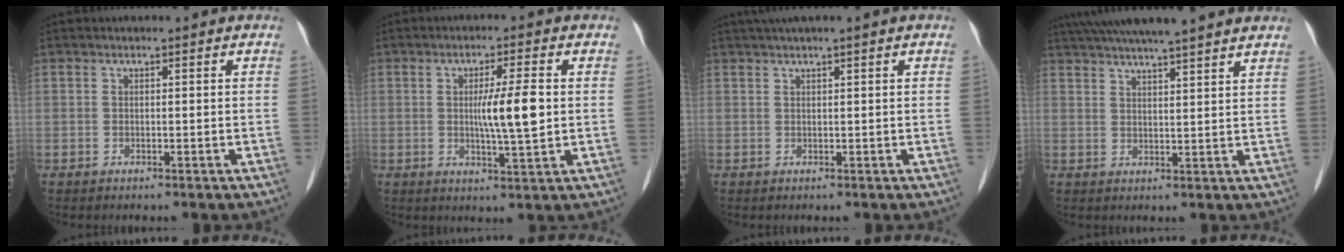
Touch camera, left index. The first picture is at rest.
{"total": 6.6, "force": [0.4, 0.2, 6.6], "torque": [-0.112, -0.007, 0.006]}
{"total": 3.5, "force": [2.4, -0.3, 2.4], "torque": [-0.043, 0.026, 0.045]}
{"total": 16.4, "force": [14.3, 0.3, 7.9], "torque": [-0.135, 0.040, 0.201]}